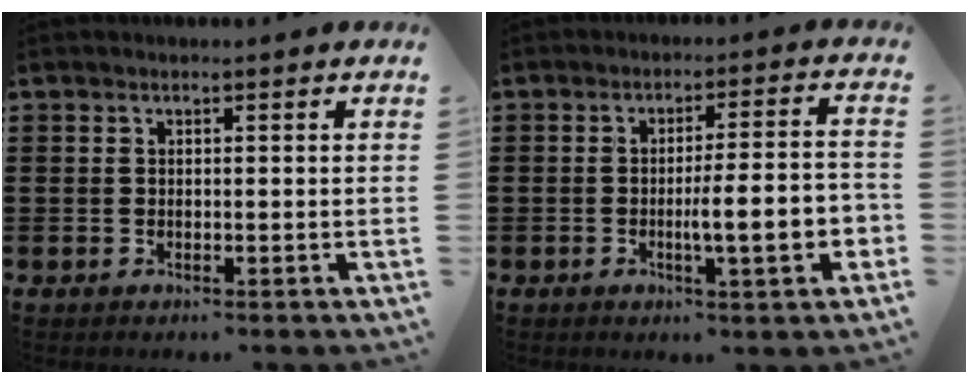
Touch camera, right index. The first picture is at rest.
{"total": 8.0, "force": [-2.0, 0.9, 7.7], "torque": [-0.119, -0.008, -0.036]}